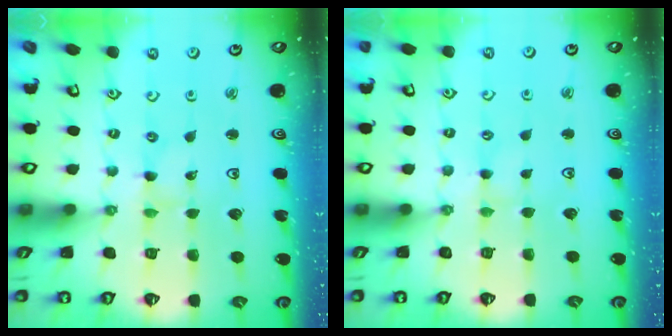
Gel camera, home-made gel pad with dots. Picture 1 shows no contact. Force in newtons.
{"total": 1.1, "press": 1.1, "slide": 0.4}